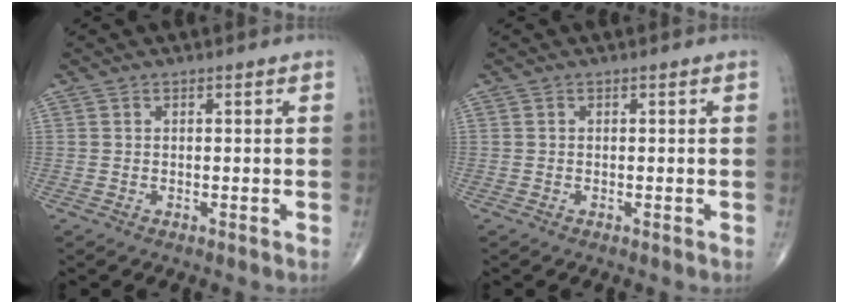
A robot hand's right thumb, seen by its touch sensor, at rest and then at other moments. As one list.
[{"total": 0.0}]